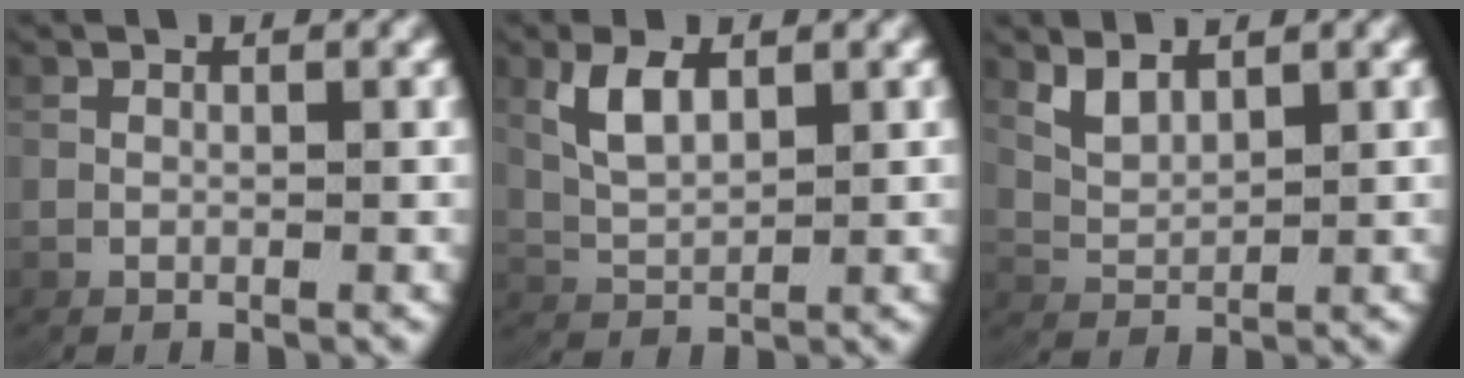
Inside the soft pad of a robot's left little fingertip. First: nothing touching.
{"total": 2.9, "force": [1.4, 1.0, 2.3], "torque": [-0.055, -0.003, 0.036]}
{"total": 2.1, "force": [1.7, 0.6, 1.1], "torque": [-0.033, -0.003, 0.040]}